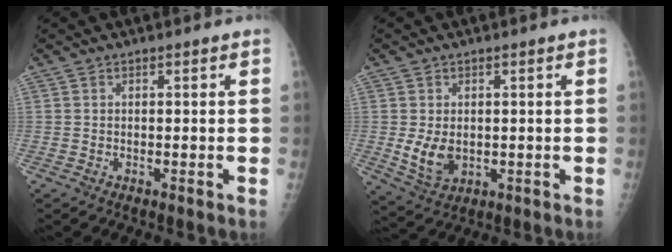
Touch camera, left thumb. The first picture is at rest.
{"total": 5.9, "force": [-0.1, 4.2, 4.2], "torque": [-0.065, -0.013, 0.013]}